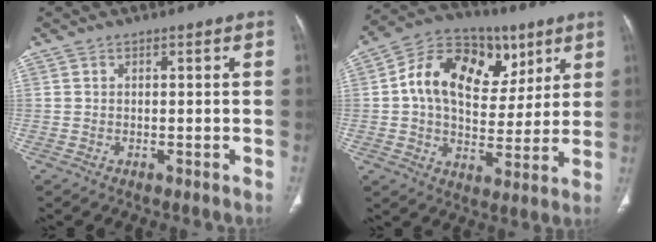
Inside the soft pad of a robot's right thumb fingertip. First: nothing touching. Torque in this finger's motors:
{"motor_torque": [1.71, 1.93, 0.66, -0.51, 0.29]}